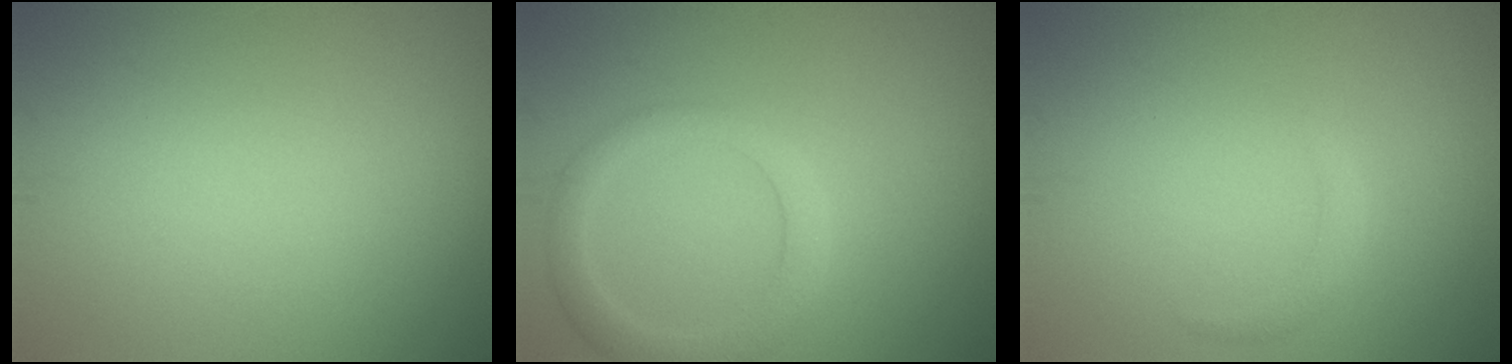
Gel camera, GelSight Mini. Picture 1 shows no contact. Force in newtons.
{"total": 3.0, "press": 2.9, "slide": 0.3}
{"total": 1.0, "press": 1.0, "slide": 0.0}